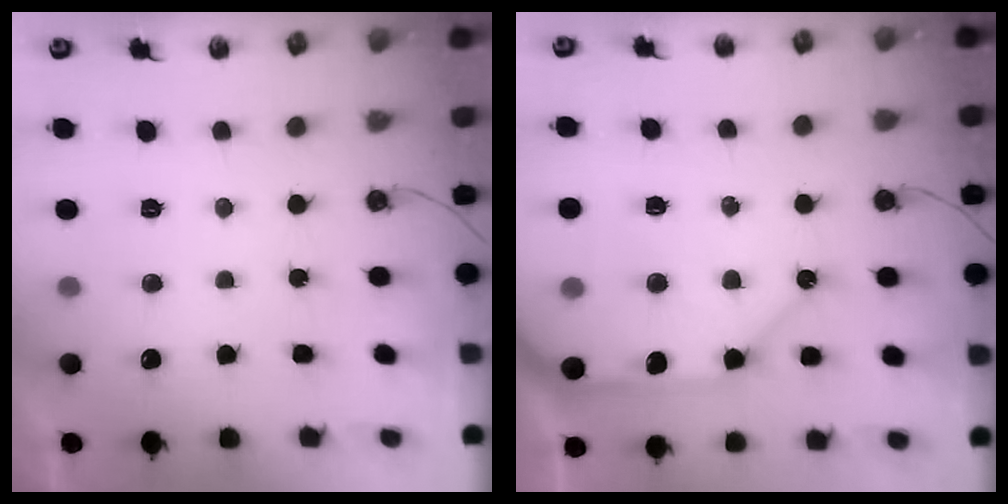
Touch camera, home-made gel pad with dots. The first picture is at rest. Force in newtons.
{"total": 14.4, "press": 14.3, "slide": 2.1}